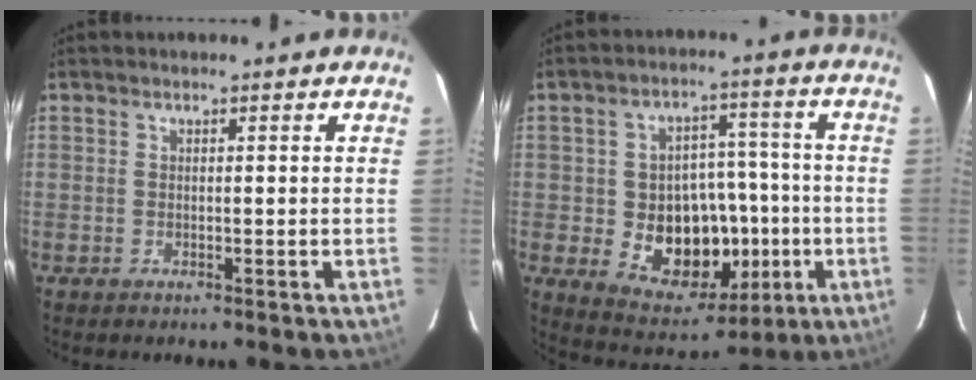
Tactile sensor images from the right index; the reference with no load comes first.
{"total": 15.6, "force": [-3.2, 11.8, 9.7], "torque": [-0.183, 0.011, -0.024]}